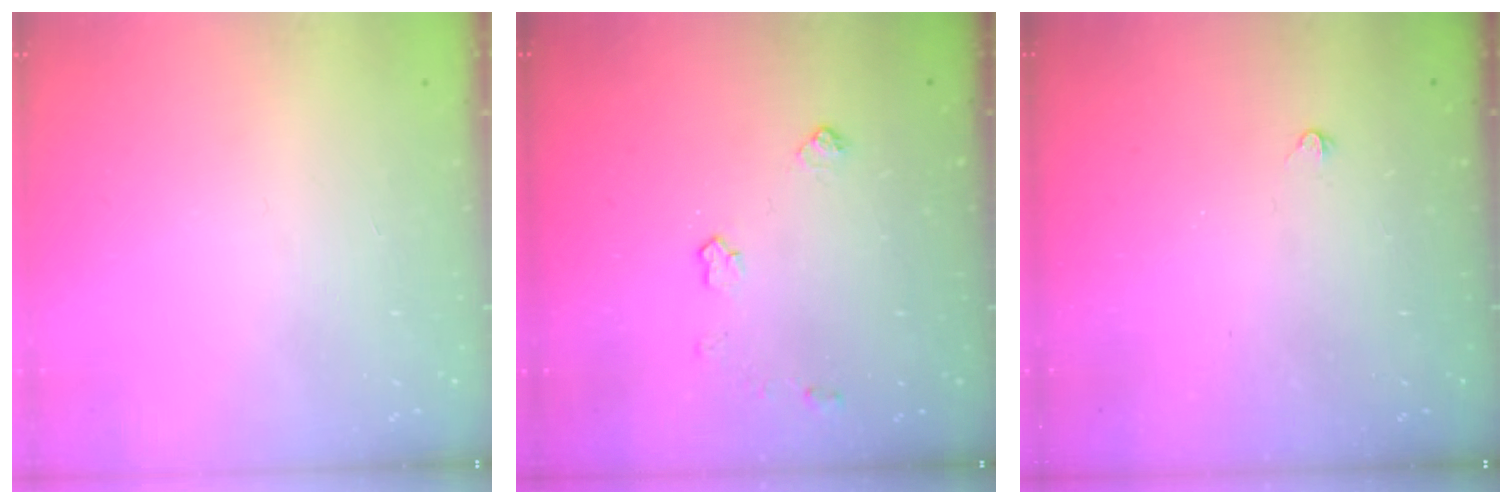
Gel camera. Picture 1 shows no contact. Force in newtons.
{"total": 5.5, "press": 5.5, "slide": 0.7}
{"total": 2.4, "press": 2.4, "slide": 0.5}